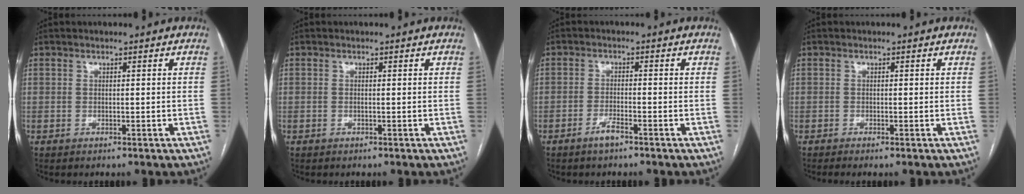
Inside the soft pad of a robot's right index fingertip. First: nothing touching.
{"total": 0.0}
{"total": 2.5, "force": [-1.8, 0.1, 1.7], "torque": [-0.035, -0.001, -0.036]}
{"total": 2.1, "force": [-1.3, 0.0, 1.6], "torque": [-0.031, -0.005, -0.025]}